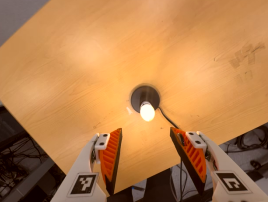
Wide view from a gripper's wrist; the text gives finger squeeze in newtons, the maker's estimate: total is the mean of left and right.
{"total": 0.0}